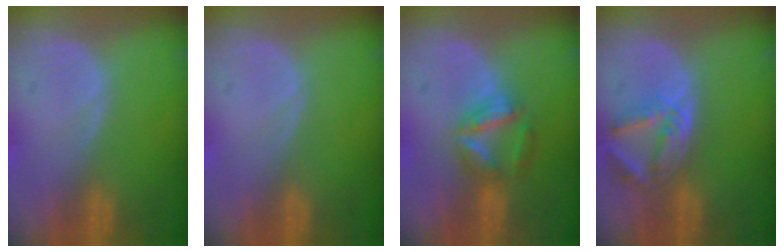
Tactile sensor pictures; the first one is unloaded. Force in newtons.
{"total": 0.0}
{"total": 5.6, "press": 5.6, "slide": 0.6}
{"total": 5.6, "press": 5.3, "slide": 1.7}